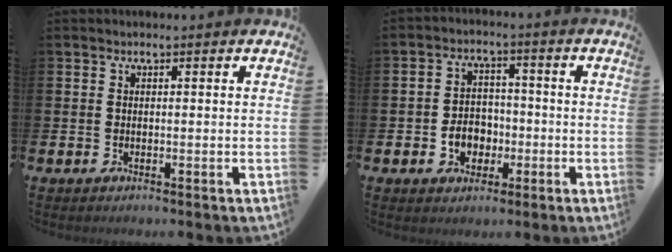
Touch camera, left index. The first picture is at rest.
{"total": 4.5, "force": [-1.3, 3.7, 2.2], "torque": [-0.026, -0.001, -0.034]}